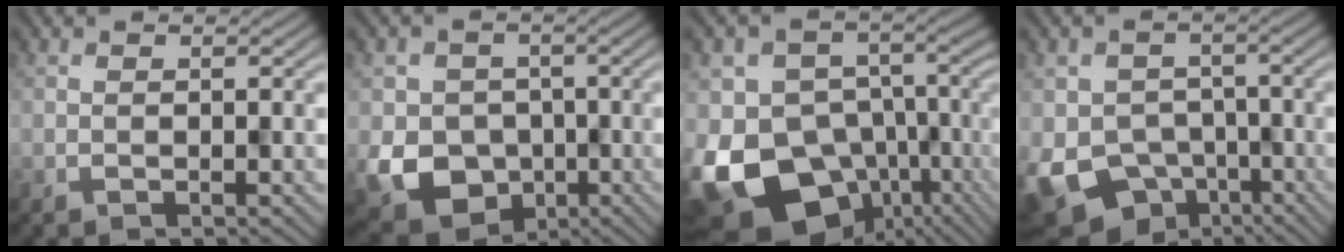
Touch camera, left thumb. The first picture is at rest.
{"total": 9.5, "force": [-2.9, 8.3, 3.6], "torque": [-0.089, -0.043, -0.059]}
{"total": 18.6, "force": [-8.1, 14.3, 8.7], "torque": [-0.195, -0.038, -0.102]}
{"total": 10.4, "force": [-5.0, 8.0, 4.4], "torque": [-0.099, -0.033, -0.063]}